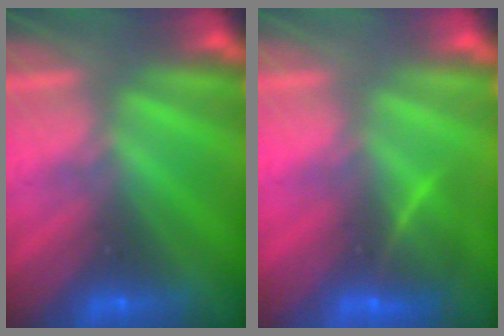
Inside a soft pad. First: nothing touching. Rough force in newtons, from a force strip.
{"total": 2.8}